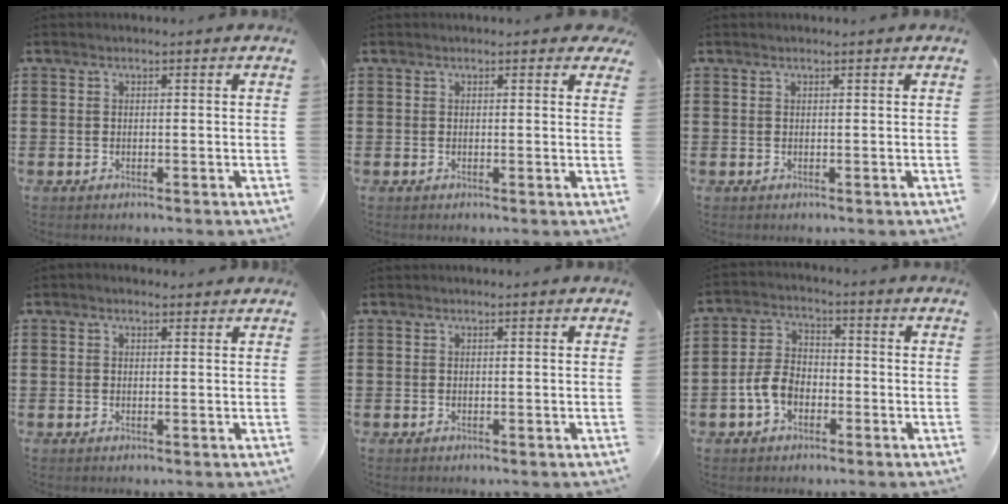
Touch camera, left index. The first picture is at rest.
{"total": 0.9, "force": [0.6, 0.4, 0.5], "torque": [-0.004, 0.002, 0.009]}
{"total": 0.0}
{"total": 0.6, "force": [0.3, 0.4, 0.3], "torque": [-0.007, 0.004, 0.006]}
{"total": 0.0}
{"total": 5.7, "force": [-2.3, 3.7, 3.7], "torque": [-0.094, 0.005, -0.050]}